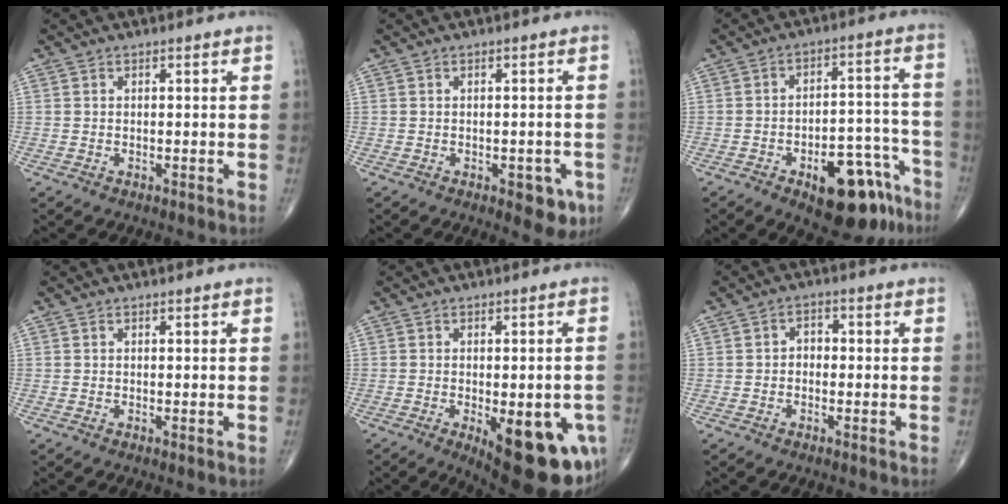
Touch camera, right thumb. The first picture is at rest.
{"total": 5.1, "force": [-2.2, 2.5, 3.9], "torque": [-0.020, 0.002, -0.022]}
{"total": 15.7, "force": [-9.0, 7.0, 10.7], "torque": [-0.106, 0.072, -0.118]}
{"total": 0.0}
{"total": 18.7, "force": [-6.5, 6.8, 16.1], "torque": [-0.155, -0.014, -0.069]}
{"total": 2.4, "force": [-0.3, 1.9, 1.4], "torque": [-0.006, 0.013, -0.014]}